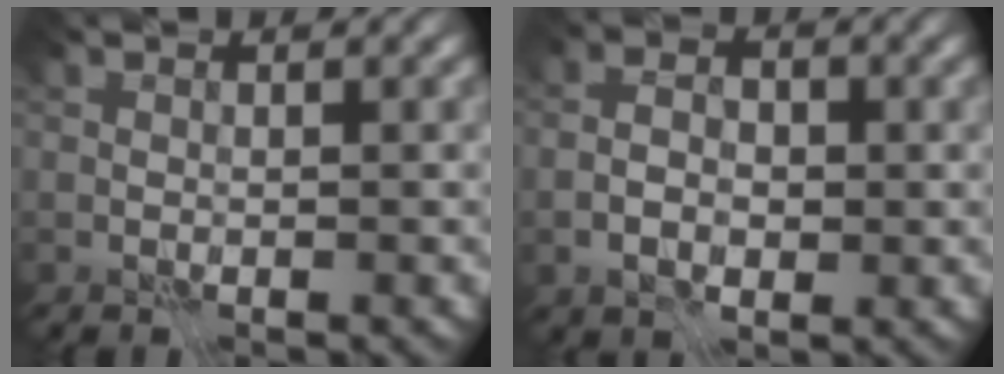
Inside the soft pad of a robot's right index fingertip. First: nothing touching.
{"total": 3.0, "force": [-0.5, 1.9, 2.2], "torque": [-0.041, 0.003, -0.012]}